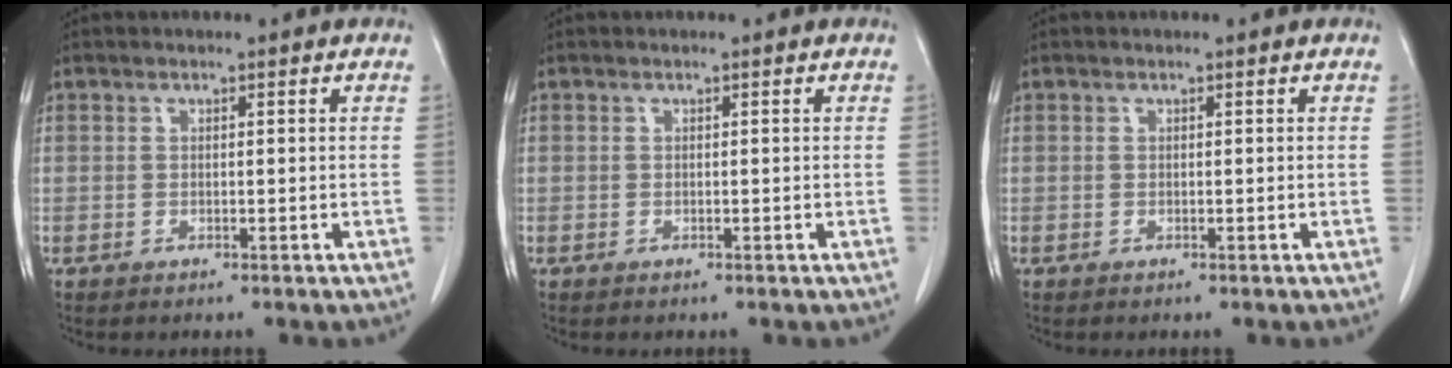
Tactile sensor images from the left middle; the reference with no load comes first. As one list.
[{"total": 0.0}, {"total": 0.0}]